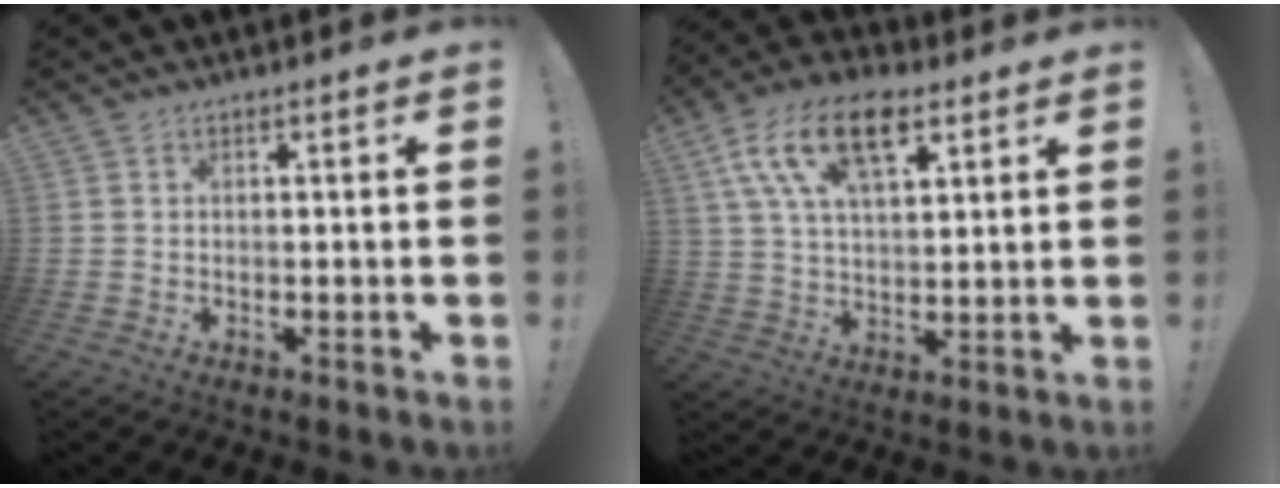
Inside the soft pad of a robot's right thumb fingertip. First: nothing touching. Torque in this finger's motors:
{"motor_torque": [1.60, 2.29, 0.45, -0.07, 0.16]}